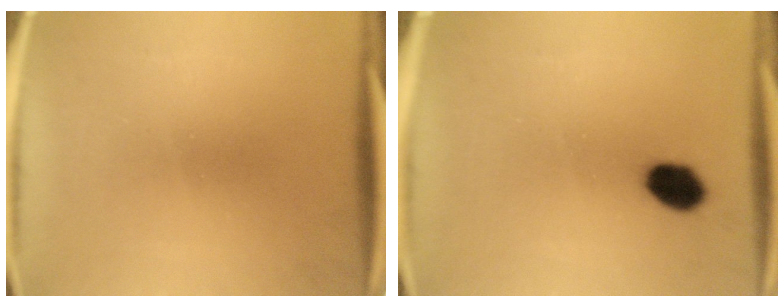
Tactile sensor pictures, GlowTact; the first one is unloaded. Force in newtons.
{"total": 5.9}